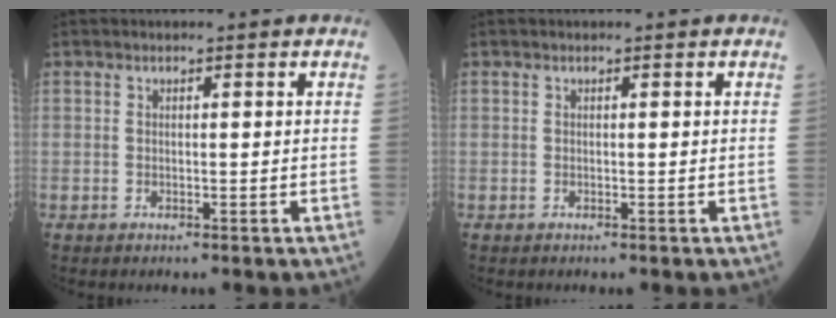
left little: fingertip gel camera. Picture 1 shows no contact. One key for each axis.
{"total": 0.0}